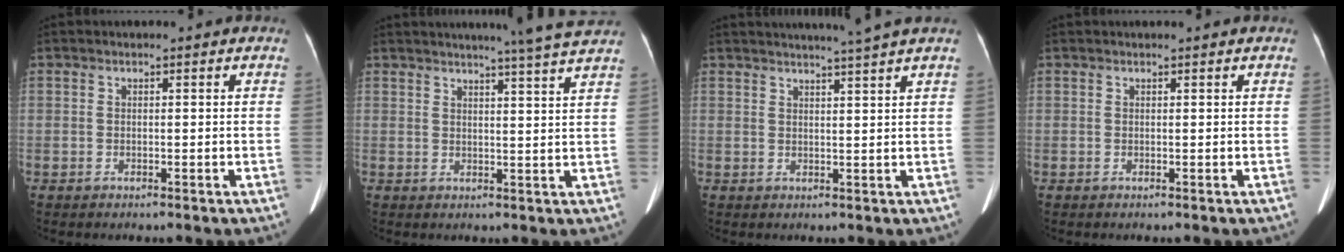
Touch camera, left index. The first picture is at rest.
{"total": 8.8, "force": [7.8, -1.6, 3.7], "torque": [-0.053, -0.009, 0.084]}
{"total": 5.8, "force": [5.0, -1.7, 2.4], "torque": [-0.035, -0.002, 0.063]}
{"total": 0.9, "force": [0.9, 0.0, 0.2], "torque": [-0.005, 0.017, 0.016]}